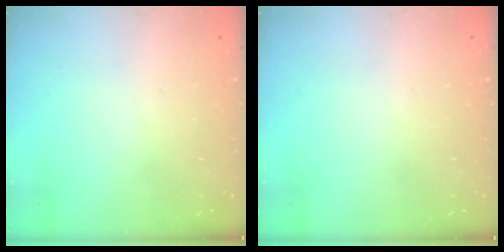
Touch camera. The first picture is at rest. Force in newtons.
{"total": 0.0}